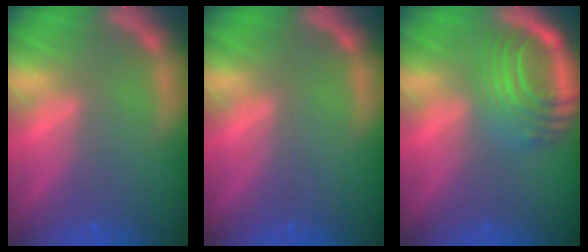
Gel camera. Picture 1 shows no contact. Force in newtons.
{"total": 0.0}
{"total": 8.1}